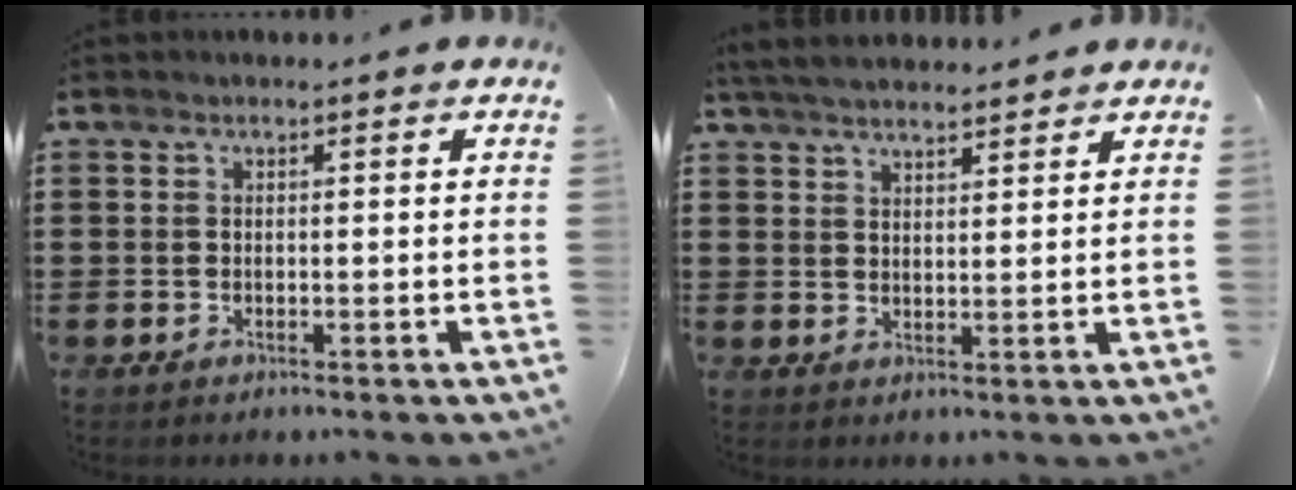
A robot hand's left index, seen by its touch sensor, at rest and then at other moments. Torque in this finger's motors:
{"motor_torque": [2.14, 0.00, 0.41, 0.07]}